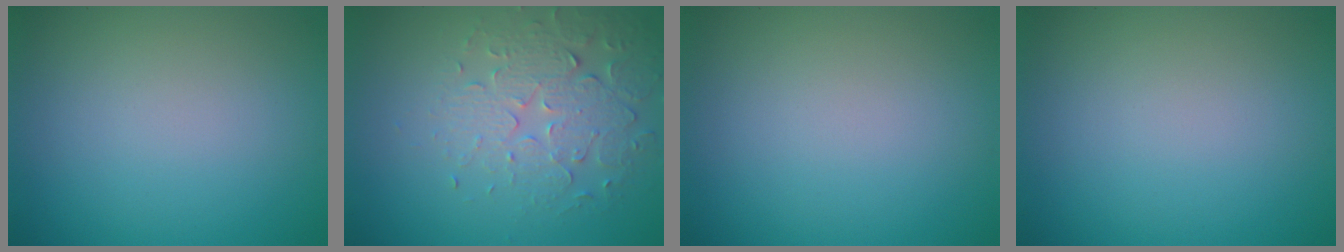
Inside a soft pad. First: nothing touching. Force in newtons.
{"total": 4.0, "press": 3.5, "slide": 1.8}
{"total": 0.0}
{"total": 0.0}